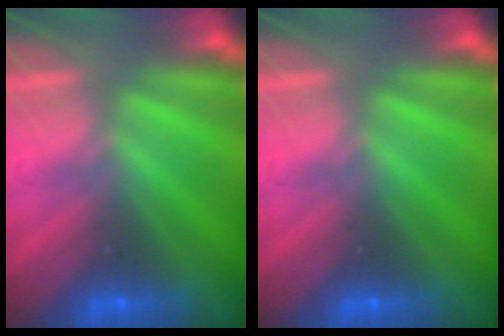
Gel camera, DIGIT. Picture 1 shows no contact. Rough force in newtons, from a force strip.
{"total": 0.0}